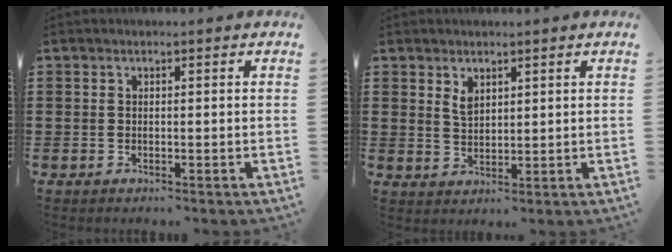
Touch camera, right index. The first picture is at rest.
{"total": 2.4, "force": [1.6, 1.3, 1.3], "torque": [-0.030, 0.003, 0.029]}